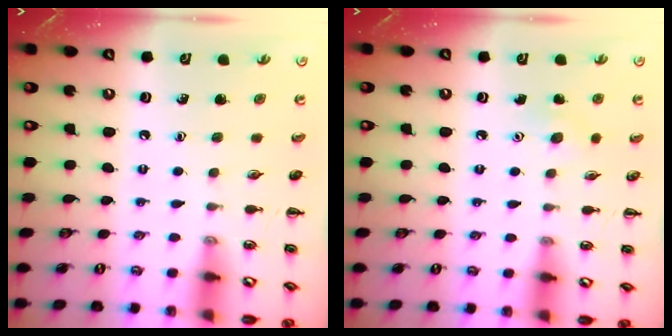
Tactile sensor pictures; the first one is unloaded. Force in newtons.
{"total": 5.2, "press": 5.0, "slide": 1.3}